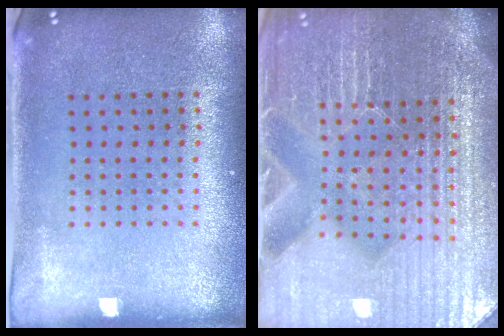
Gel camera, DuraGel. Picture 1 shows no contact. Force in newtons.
{"total": 5.7, "press": 5.2, "slide": 2.3}